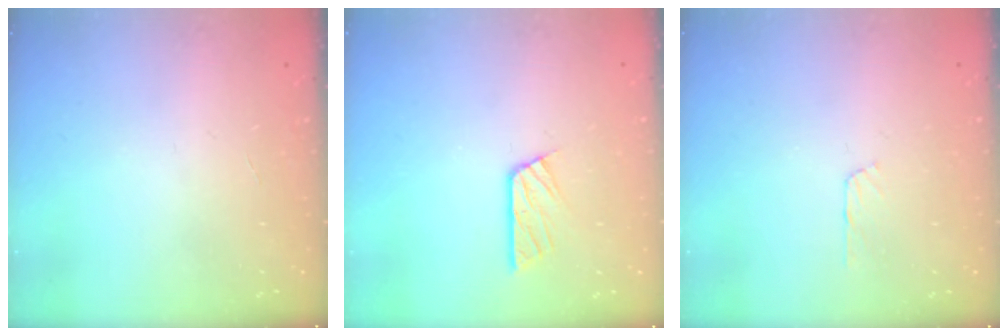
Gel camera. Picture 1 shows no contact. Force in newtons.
{"total": 6.8, "press": 6.8, "slide": 0.5}
{"total": 3.3, "press": 3.3, "slide": 0.3}